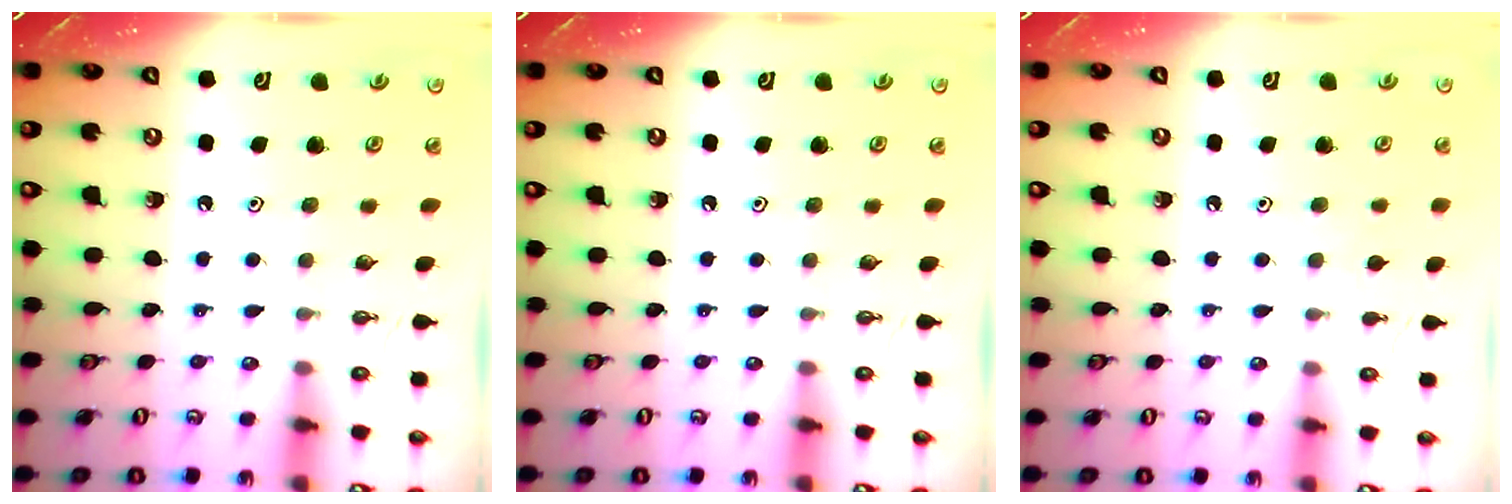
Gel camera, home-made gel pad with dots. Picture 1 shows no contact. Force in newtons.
{"total": 0.0}
{"total": 2.5, "press": 2.5, "slide": 0.4}